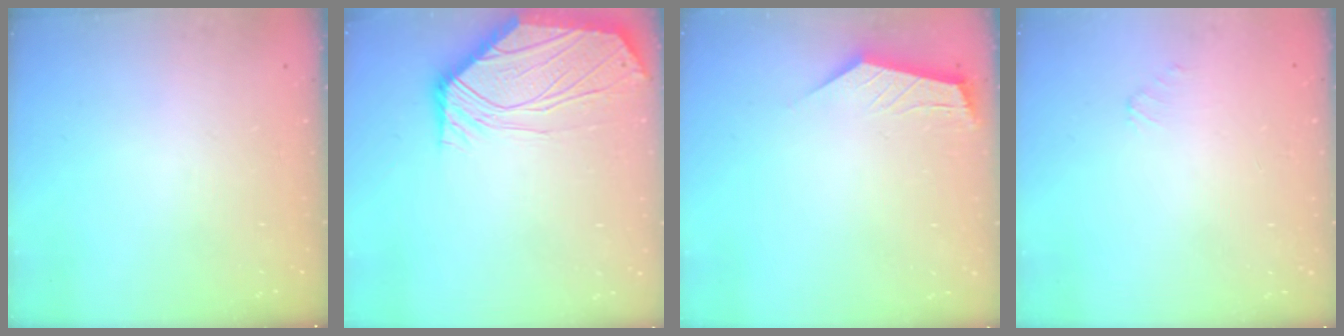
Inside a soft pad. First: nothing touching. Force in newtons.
{"total": 4.8, "press": 4.7, "slide": 0.8}
{"total": 2.5, "press": 2.4, "slide": 0.3}
{"total": 1.0, "press": 0.9, "slide": 0.4}